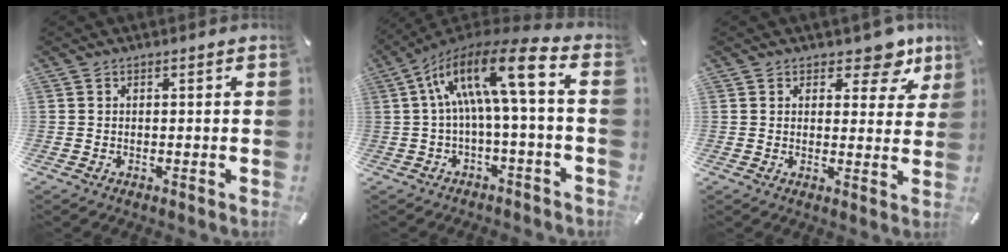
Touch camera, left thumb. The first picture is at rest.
{"total": 16.3, "force": [2.9, 4.1, 15.5], "torque": [-0.292, -0.010, 0.043]}
{"total": 8.2, "force": [5.3, 4.4, 4.4], "torque": [-0.037, -0.037, 0.086]}